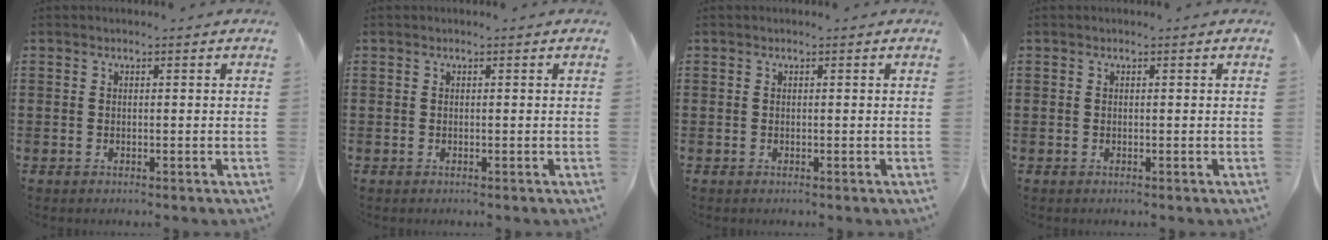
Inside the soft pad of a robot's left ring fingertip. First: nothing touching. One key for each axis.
{"total": 0.0}
{"total": 0.0}
{"total": 0.0}